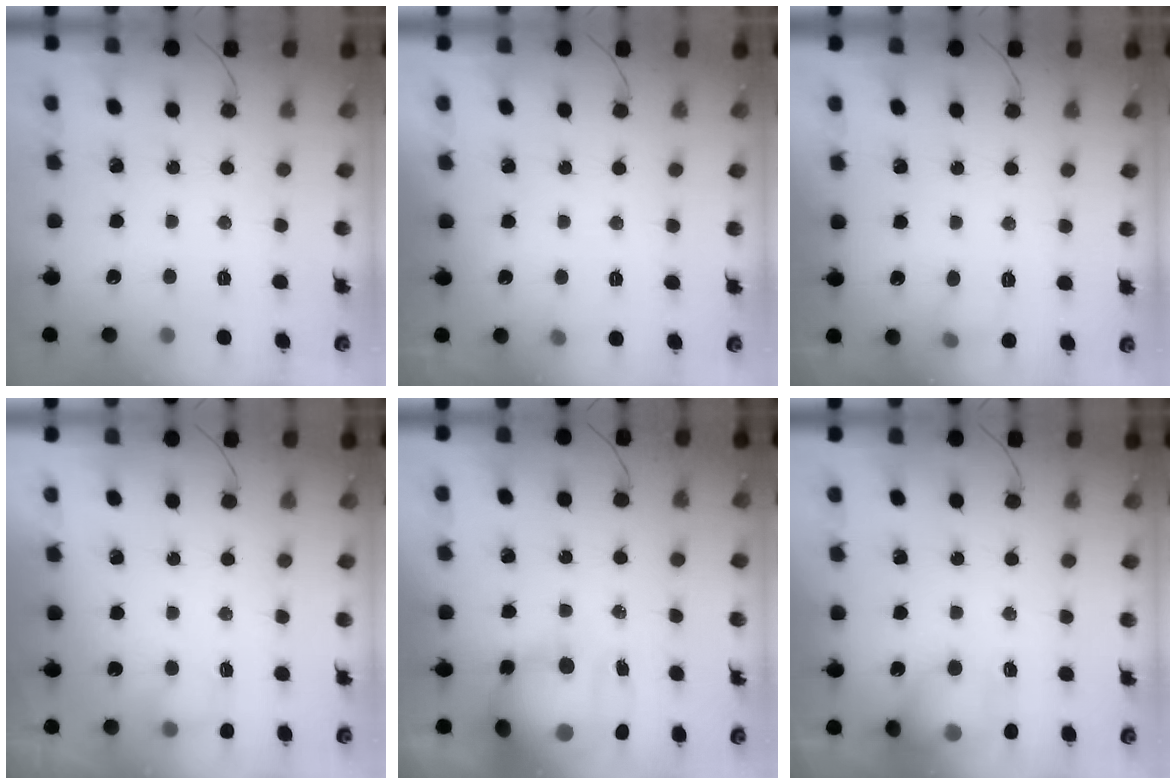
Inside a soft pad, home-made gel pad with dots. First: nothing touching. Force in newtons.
{"total": 3.7, "press": 3.4, "slide": 1.4}
{"total": 6.2, "press": 5.9, "slide": 2.0}
{"total": 3.5, "press": 3.3, "slide": 1.0}
{"total": 15.2, "press": 14.8, "slide": 3.7}
{"total": 12.6, "press": 12.5, "slide": 1.8}